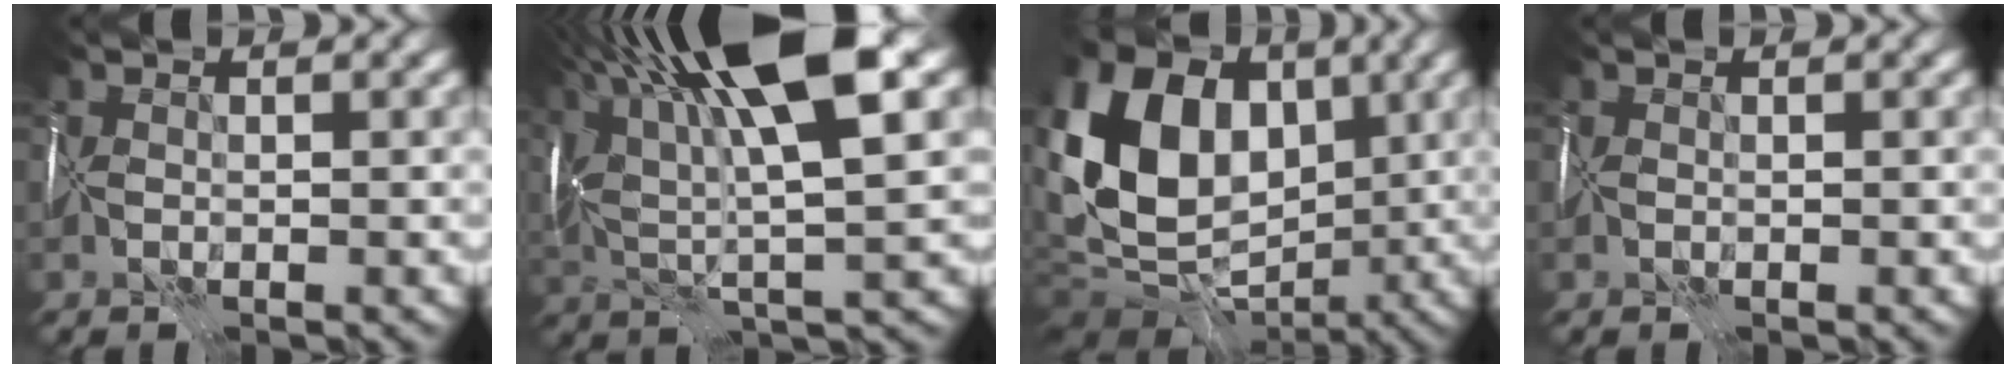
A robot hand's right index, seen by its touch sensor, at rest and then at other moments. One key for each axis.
{"total": 14.0, "fx": 5.7, "fy": 3.7, "fz": 12.3, "tx": -0.232, "ty": 0.025, "tz": 0.092}
{"total": 13.4, "fx": 1.0, "fy": 10.2, "fz": 8.6, "tx": -0.174, "ty": 0.022, "tz": 0.006}
{"total": 0.0}